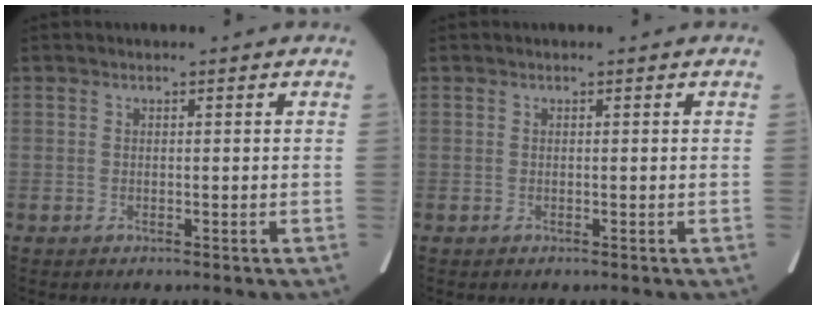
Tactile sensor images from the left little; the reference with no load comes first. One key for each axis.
{"total": 0.0}